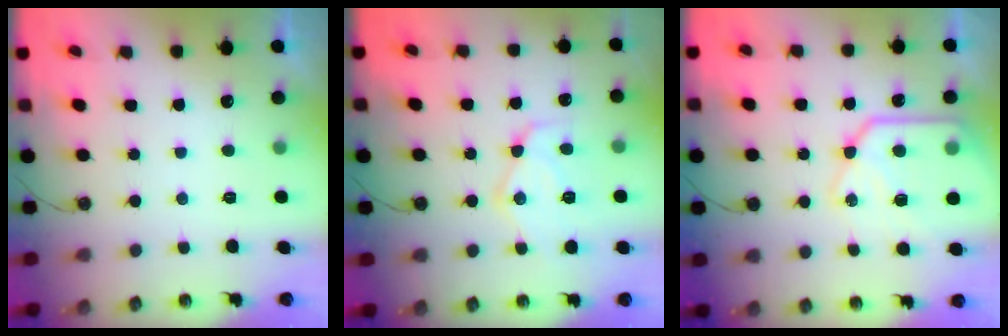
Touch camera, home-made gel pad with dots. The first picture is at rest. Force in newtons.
{"total": 13.8, "press": 13.7, "slide": 1.1}
{"total": 17.5, "press": 17.5, "slide": 1.5}